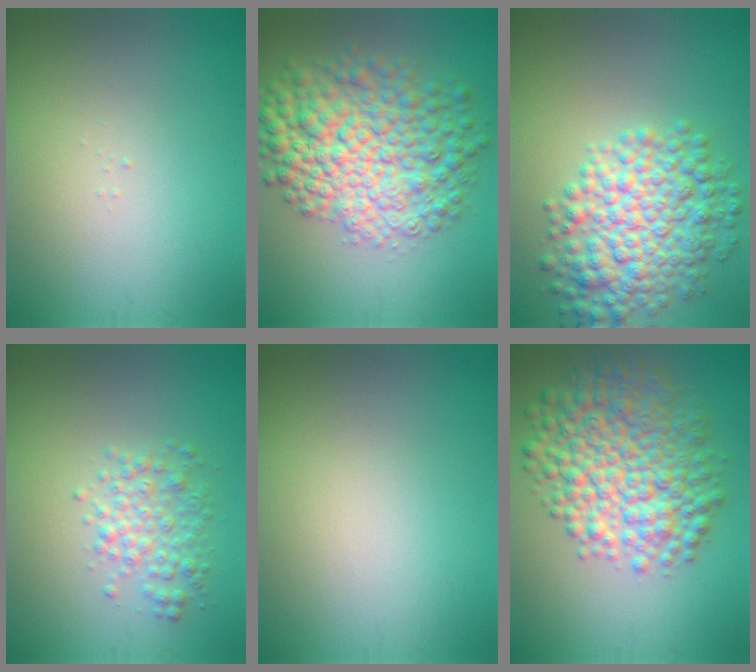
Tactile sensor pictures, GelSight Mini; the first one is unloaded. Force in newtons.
{"total": 9.5, "press": 9.5, "slide": 0.2}
{"total": 7.5, "press": 7.5, "slide": 0.1}
{"total": 2.9, "press": 2.9, "slide": 0.0}
{"total": 0.0}
{"total": 9.5, "press": 9.5, "slide": 0.3}